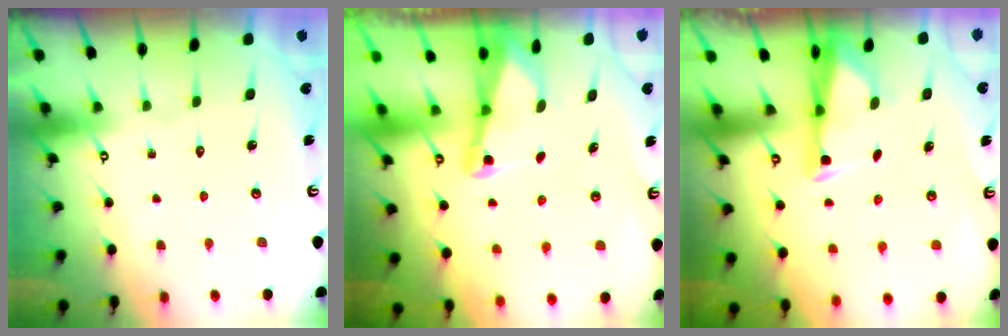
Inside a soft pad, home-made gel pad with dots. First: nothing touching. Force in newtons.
{"total": 2.3, "press": 2.2, "slide": 0.4}
{"total": 2.7, "press": 2.6, "slide": 0.8}